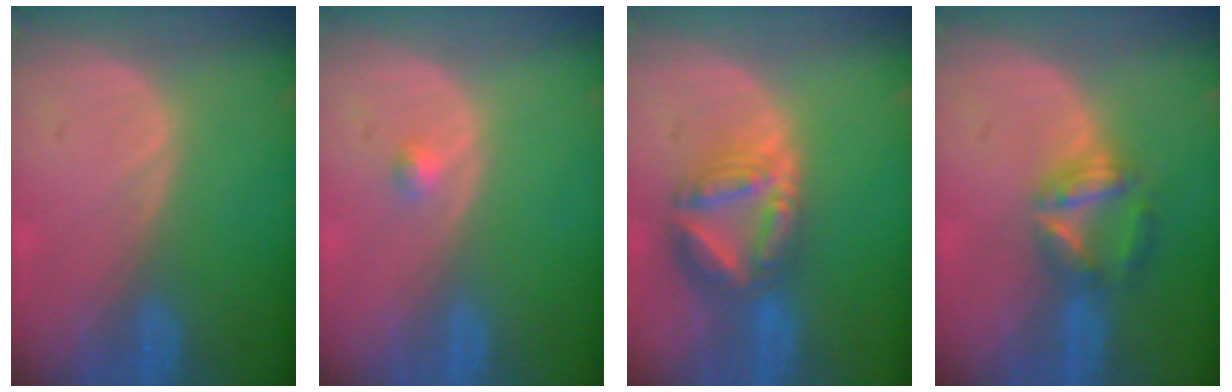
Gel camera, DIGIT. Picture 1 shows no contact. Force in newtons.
{"total": 1.2, "press": 1.1, "slide": 0.6}
{"total": 8.2, "press": 7.1, "slide": 4.1}
{"total": 5.8, "press": 5.4, "slide": 2.3}